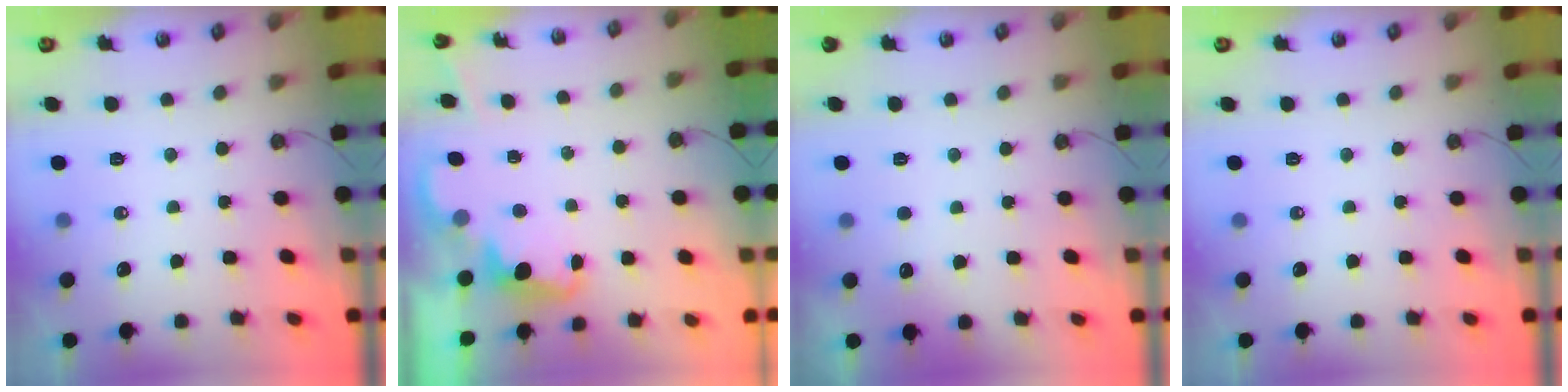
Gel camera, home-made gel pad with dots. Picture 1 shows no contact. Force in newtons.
{"total": 2.4, "press": 2.4, "slide": 0.5}
{"total": 2.4, "press": 2.2, "slide": 1.0}
{"total": 0.0}